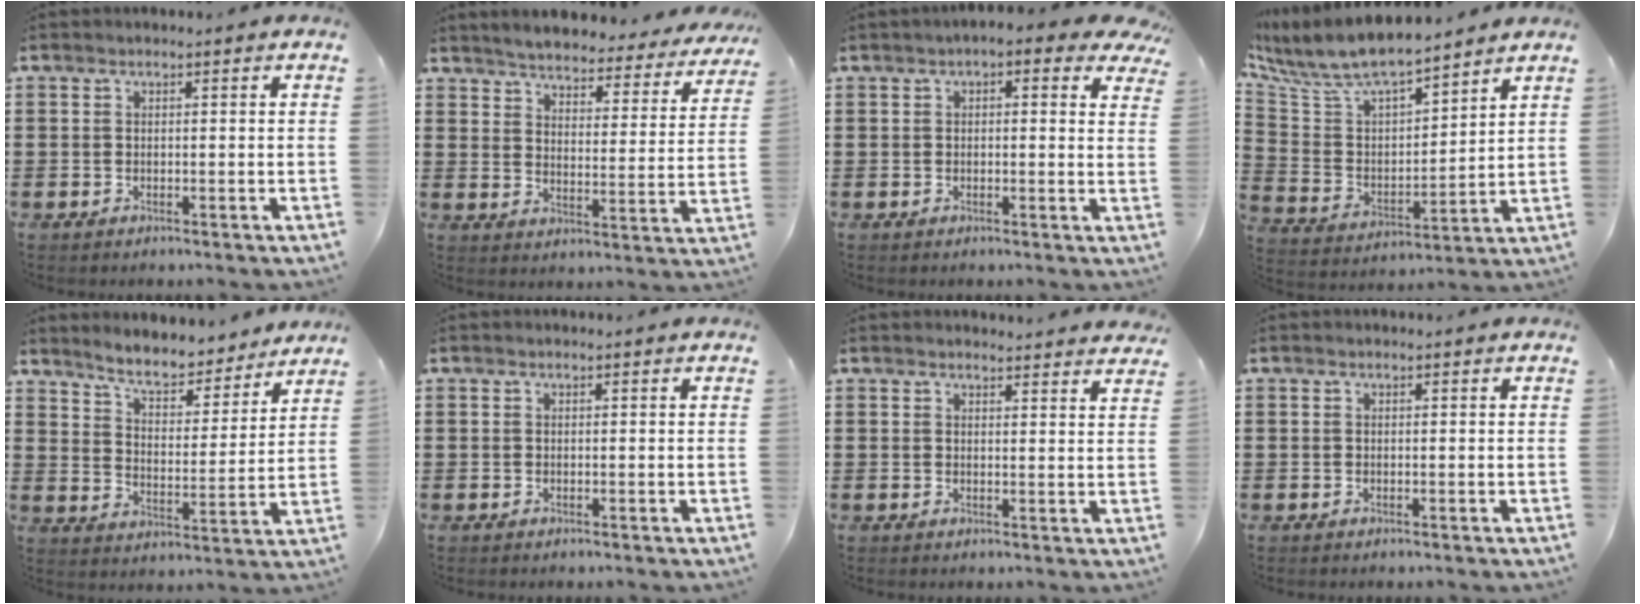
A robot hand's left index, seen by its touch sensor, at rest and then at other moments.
{"total": 4.2, "force": [4.2, -0.2, 0.4], "torque": [-0.033, -0.037, 0.066]}
{"total": 2.4, "force": [1.4, 0.8, 1.8], "torque": [-0.040, 0.005, 0.023]}
{"total": 8.4, "force": [7.7, 1.9, 2.9], "torque": [-0.095, -0.048, 0.133]}
{"total": 6.4, "force": [6.0, 0.8, 2.1], "torque": [-0.067, -0.038, 0.102]}
{"total": 0.0}
{"total": 2.2, "force": [2.2, 0.1, 0.2], "torque": [-0.001, -0.007, 0.041]}
{"total": 0.0}